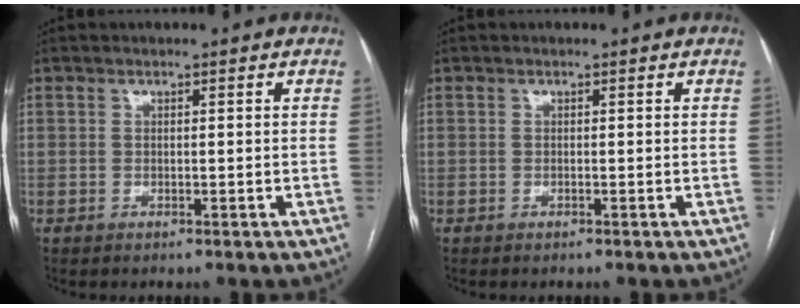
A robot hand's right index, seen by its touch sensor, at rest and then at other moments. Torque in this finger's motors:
{"motor_torque": [-0.14, 0.14, -0.07, 0.00]}